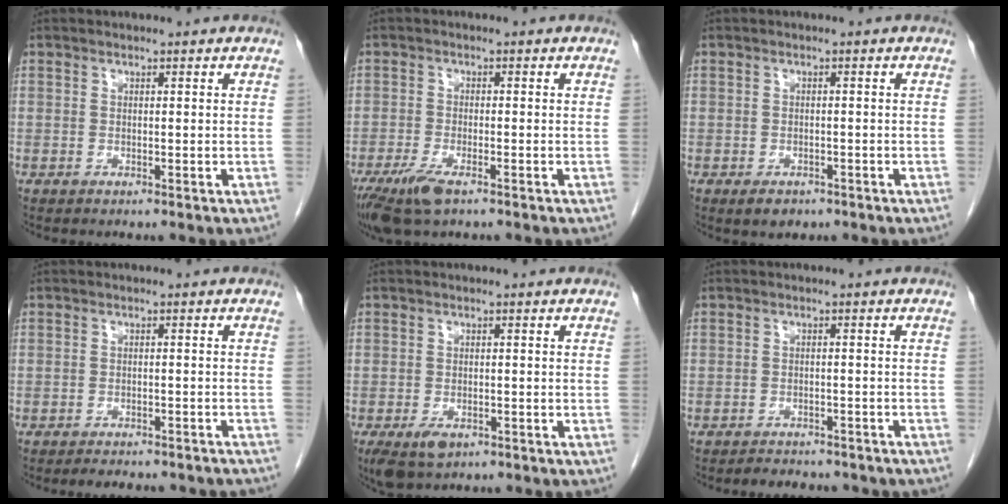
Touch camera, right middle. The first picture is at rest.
{"total": 6.1, "force": [-4.0, 1.1, 4.5], "torque": [-0.092, -0.017, -0.073]}
{"total": 2.8, "force": [-1.8, 1.6, 1.3], "torque": [-0.022, -0.001, -0.019]}
{"total": 10.0, "force": [-9.1, 2.4, 3.3], "torque": [-0.041, -0.002, -0.099]}
{"total": 4.8, "force": [-2.8, 2.6, 2.9], "torque": [-0.057, -0.008, -0.041]}
{"total": 7.8, "force": [-6.9, 2.6, 2.5], "torque": [-0.035, 0.005, -0.077]}